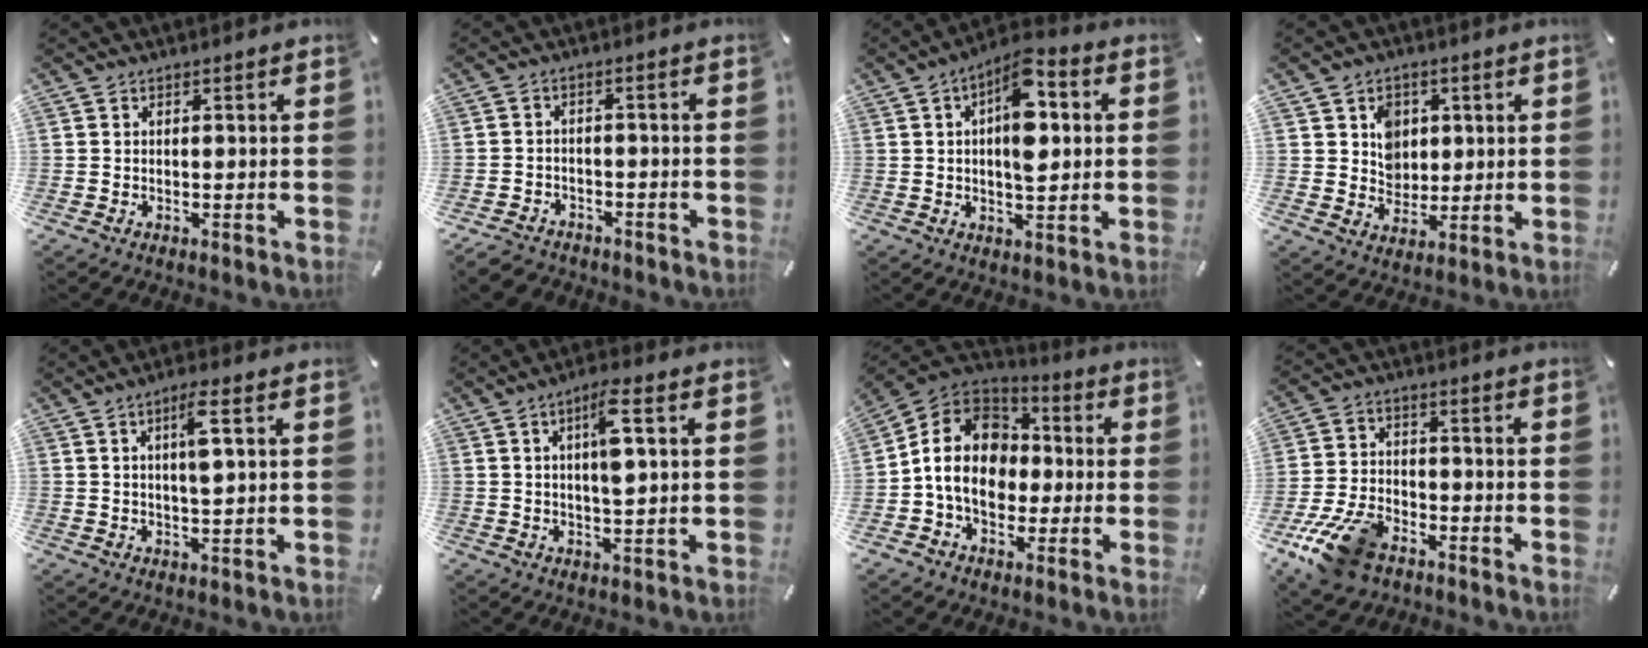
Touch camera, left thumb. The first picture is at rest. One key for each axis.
{"total": 4.0, "fx": -3.2, "fy": 2.3, "fz": 0.9, "tx": -0.025, "ty": 0.016, "tz": -0.064}
{"total": 10.8, "fx": 2.5, "fy": 5.1, "fz": 9.2, "tx": -0.147, "ty": -0.007, "tz": 0.040}
{"total": 6.8, "fx": 2.0, "fy": 6.2, "fz": 1.9, "tx": -0.020, "ty": -0.006, "tz": 0.032}
{"total": 5.9, "fx": 1.7, "fy": 1.0, "fz": 5.6, "tx": -0.096, "ty": -0.005, "tz": 0.022}
{"total": 7.5, "fx": 2.0, "fy": 1.7, "fz": 7.0, "tx": -0.114, "ty": -0.005, "tz": 0.027}
{"total": 14.7, "fx": -1.1, "fy": 12.3, "fz": 8.0, "tx": -0.162, "ty": 0.025, "tz": -0.019}
{"total": 12.9, "fx": -8.1, "fy": 7.2, "fz": 7.0, "tx": -0.136, "ty": 0.044, "tz": -0.145}